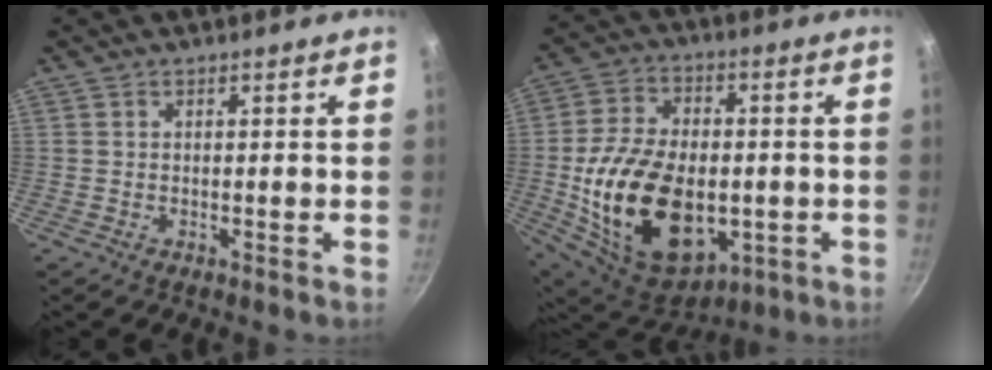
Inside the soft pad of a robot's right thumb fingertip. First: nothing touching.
{"total": 24.1, "force": [-3.5, 15.6, 18.1], "torque": [-0.307, 0.010, -0.042]}